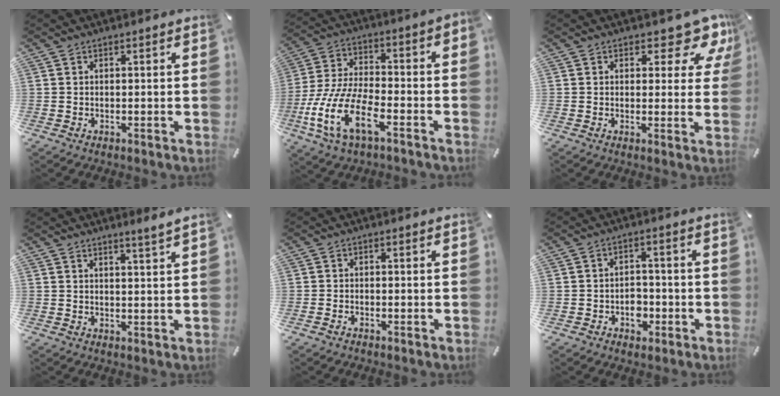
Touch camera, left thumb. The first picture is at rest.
{"total": 15.3, "force": [-7.5, 5.6, 12.2], "torque": [-0.272, 0.003, -0.137]}
{"total": 9.5, "force": [6.6, 4.2, 5.3], "torque": [-0.050, -0.053, 0.109]}
{"total": 2.7, "force": [2.4, -0.8, 0.8], "torque": [-0.021, -0.020, 0.044]}
{"total": 0.7, "force": [-0.6, 0.2, 0.3], "torque": [-0.008, -0.002, -0.012]}
{"total": 4.6, "force": [-1.8, 3.6, 2.3], "torque": [-0.023, -0.001, -0.032]}